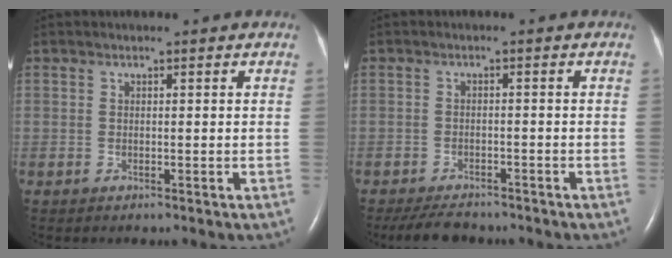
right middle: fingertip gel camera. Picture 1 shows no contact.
{"total": 6.0, "force": [-5.3, 2.0, 2.1], "torque": [-0.034, -0.011, -0.081]}